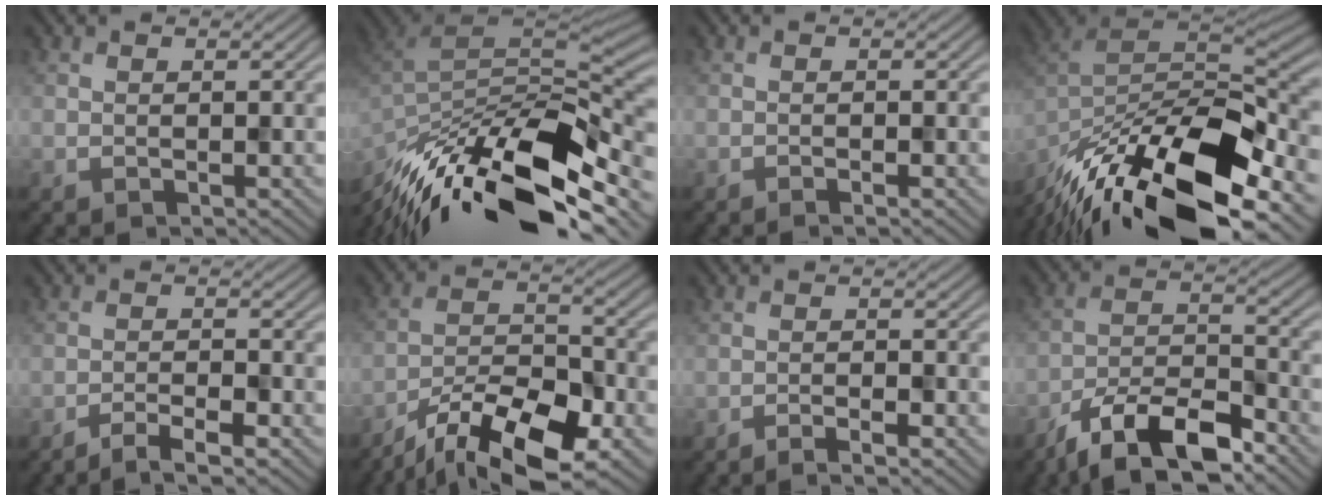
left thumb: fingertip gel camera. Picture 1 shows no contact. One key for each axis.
{"total": 16.8, "fx": -10.4, "fy": 7.0, "fz": 11.2, "tx": -0.247, "ty": -0.026, "tz": -0.175}
{"total": 0.6, "fx": -0.4, "fy": 0.0, "fz": 0.4, "tx": -0.010, "ty": 0.002, "tz": -0.009}
{"total": 18.4, "fx": -11.5, "fy": 7.8, "fz": 12.1, "tx": -0.264, "ty": -0.022, "tz": -0.190}
{"total": 3.2, "fx": -2.4, "fy": 0.4, "fz": 2.1, "tx": -0.038, "ty": 0.006, "tz": -0.050}
{"total": 13.5, "fx": -9.7, "fy": 4.4, "fz": 8.3, "tx": -0.160, "ty": -0.005, "tz": -0.179}
{"total": 2.0, "fx": -1.4, "fy": 0.1, "fz": 1.4, "tx": -0.028, "ty": 0.007, "tz": -0.030}
{"total": 10.8, "fx": -7.8, "fy": 3.5, "fz": 6.6, "tx": -0.117, "ty": 0.000, "tz": -0.159}